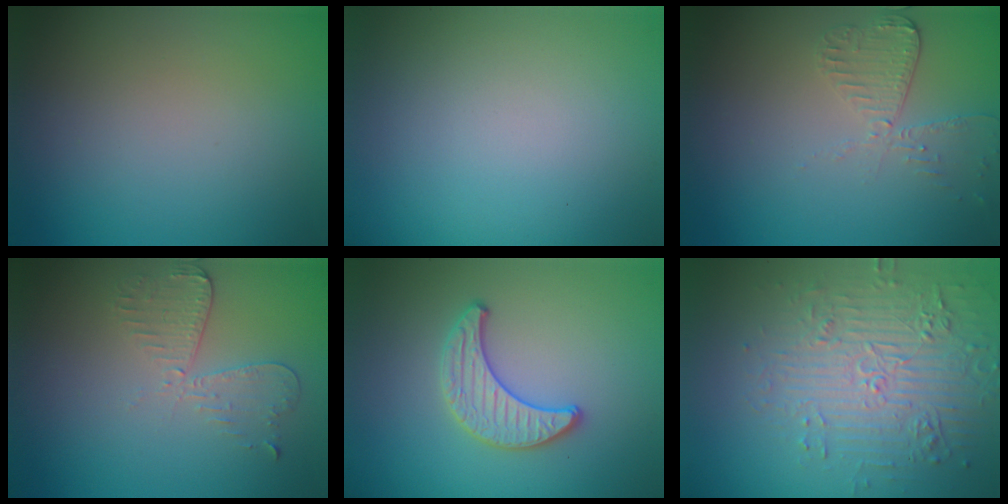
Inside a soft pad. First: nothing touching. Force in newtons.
{"total": 0.0}
{"total": 2.7, "press": 2.4, "slide": 1.2}
{"total": 2.9, "press": 2.6, "slide": 1.4}
{"total": 2.4, "press": 2.4, "slide": 0.1}
{"total": 4.8, "press": 4.2, "slide": 2.4}